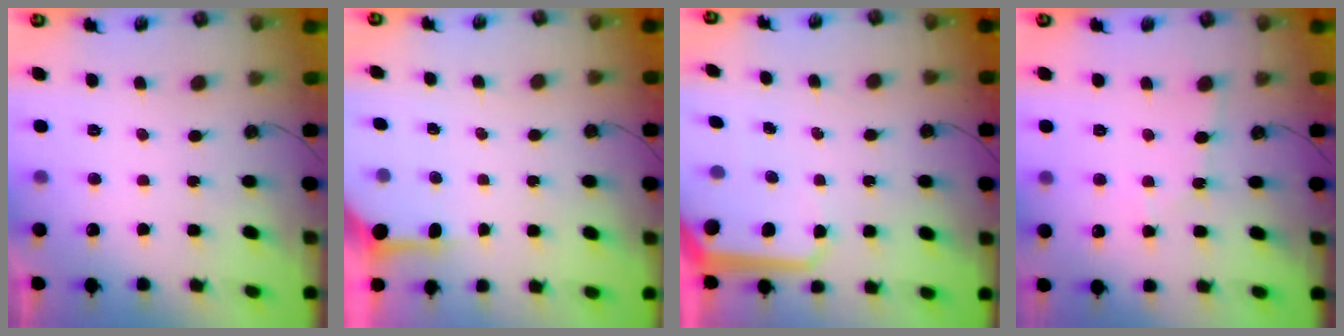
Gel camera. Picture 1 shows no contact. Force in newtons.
{"total": 3.4, "press": 3.4, "slide": 0.4}
{"total": 11.3, "press": 11.2, "slide": 1.1}
{"total": 3.0, "press": 3.0, "slide": 0.4}